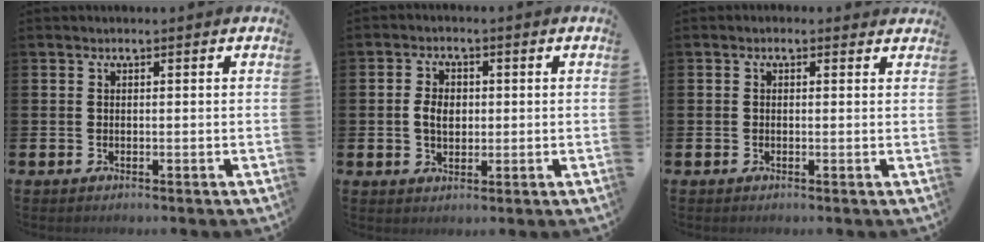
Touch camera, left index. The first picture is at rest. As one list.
[{"total": 3.6, "force": [0.2, 2.6, 2.5], "torque": [-0.031, 0.004, -0.003]}, {"total": 0.6, "force": [0.1, 0.5, 0.3], "torque": [-0.003, 0.004, -0.001]}]